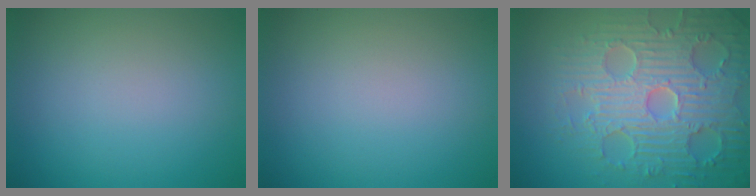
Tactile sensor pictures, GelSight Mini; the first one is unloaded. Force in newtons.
{"total": 0.0}
{"total": 8.7, "press": 6.5, "slide": 5.9}